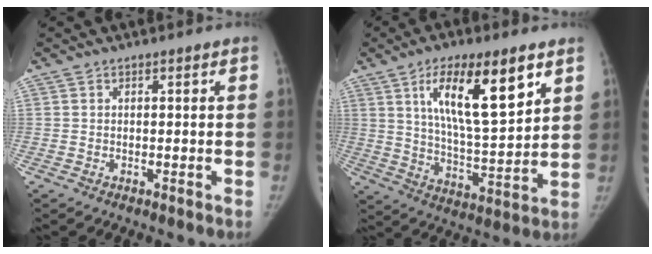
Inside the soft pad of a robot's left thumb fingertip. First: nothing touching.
{"total": 17.8, "force": [8.2, 5.5, 14.8], "torque": [-0.223, -0.038, 0.146]}